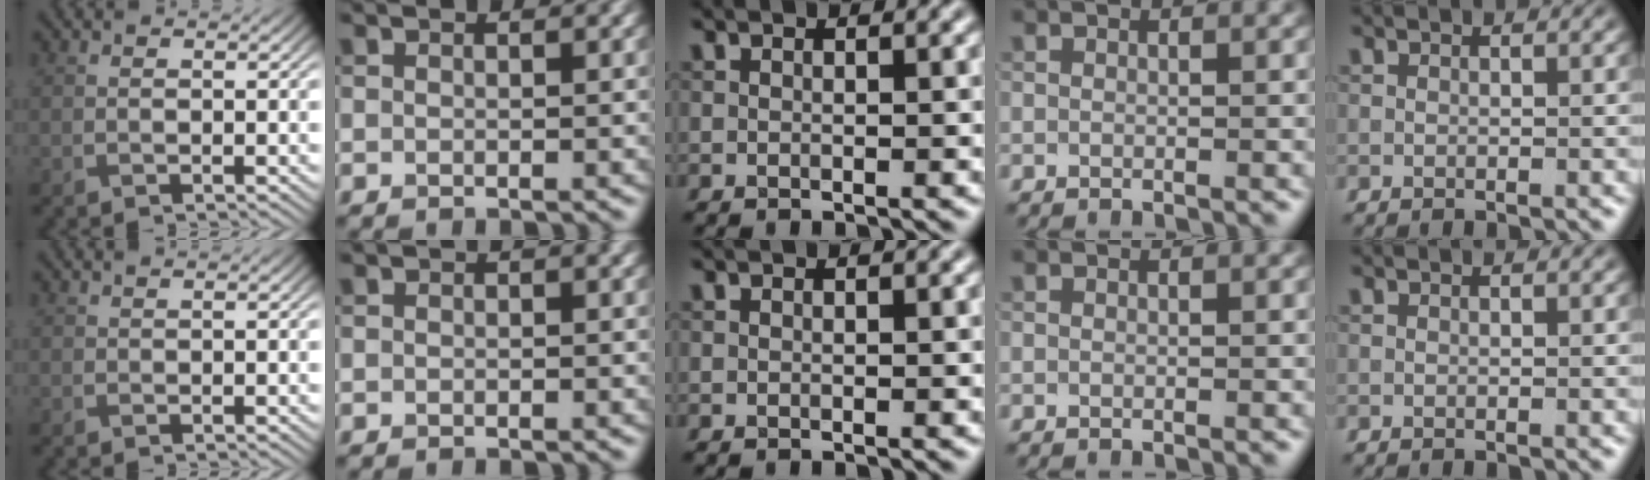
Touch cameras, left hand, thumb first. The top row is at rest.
{"thumb": {"total": 0.6, "force": [0.2, -0.3, -0.6], "torque": [0.015, -0.001, 0.001]}, "index": {"total": 0.8, "force": [-0.6, -0.3, -0.4], "torque": [0.002, -0.002, -0.003]}}